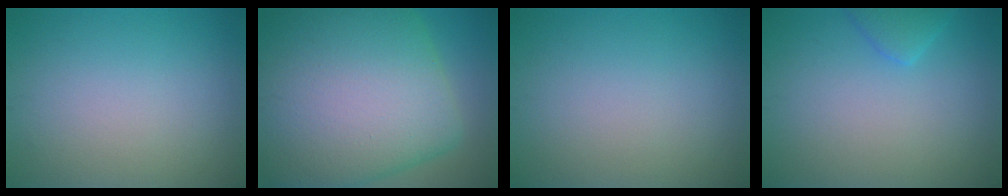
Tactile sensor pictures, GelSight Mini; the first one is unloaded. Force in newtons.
{"total": 17.1, "press": 17.1, "slide": 0.5}
{"total": 0.0}
{"total": 1.8, "press": 1.8, "slide": 0.1}